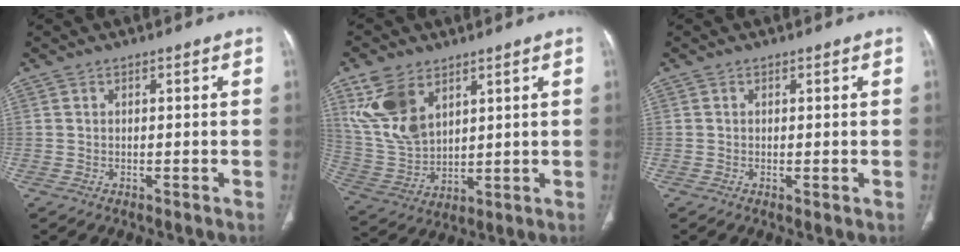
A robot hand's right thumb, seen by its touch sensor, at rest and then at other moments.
{"total": 13.0, "force": [6.5, 7.8, 8.2], "torque": [-0.157, -0.022, 0.148]}
{"total": 0.7, "force": [-0.1, 0.1, 0.7], "torque": [-0.016, -0.005, -0.003]}